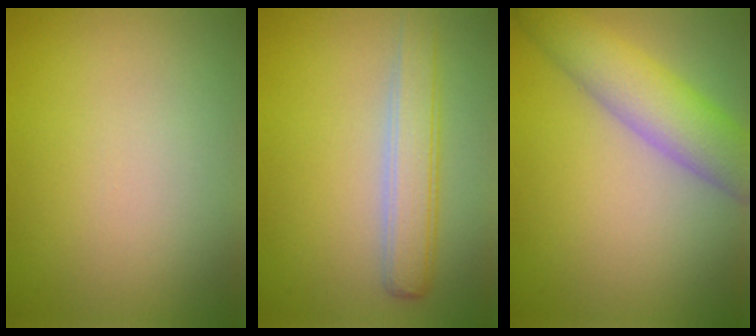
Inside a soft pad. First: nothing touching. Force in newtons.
{"total": 3.6, "press": 3.6, "slide": 0.2}
{"total": 6.1, "press": 6.1, "slide": 0.3}